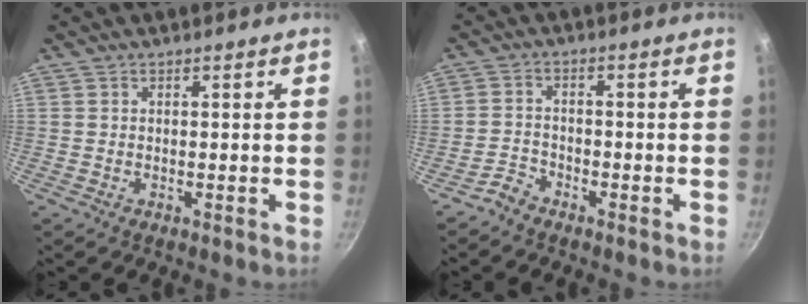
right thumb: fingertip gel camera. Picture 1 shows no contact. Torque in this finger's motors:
{"motor_torque": [0.73, -0.43, 0.14, -0.43, -0.01]}